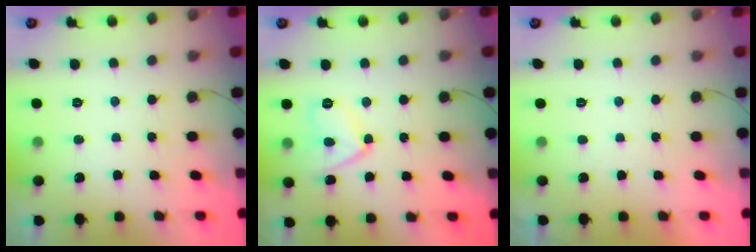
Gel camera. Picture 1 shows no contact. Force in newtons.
{"total": 8.2, "press": 8.1, "slide": 0.8}
{"total": 2.3, "press": 2.3, "slide": 0.4}